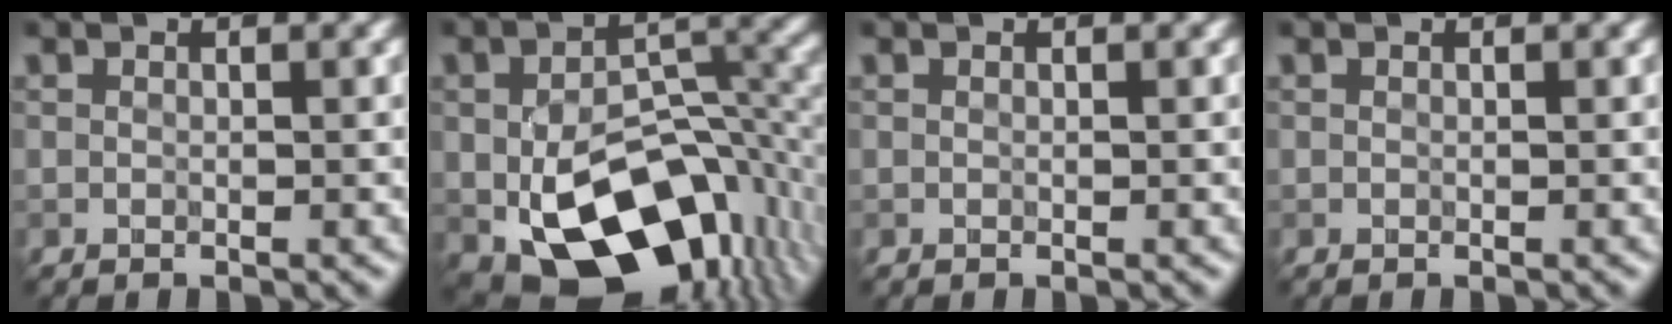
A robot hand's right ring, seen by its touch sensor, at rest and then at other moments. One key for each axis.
{"total": 14.6, "fx": -5.8, "fy": 8.5, "fz": 10.3, "tx": -0.174, "ty": -0.025, "tz": -0.083}
{"total": 0.0}
{"total": 0.0}